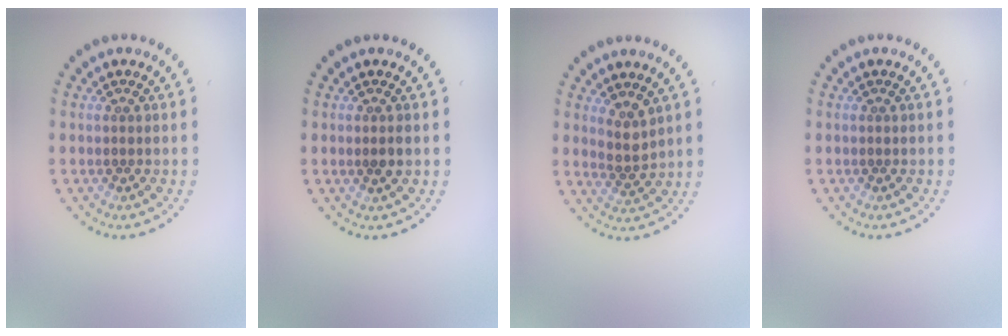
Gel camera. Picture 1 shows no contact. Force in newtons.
{"total": 1.3, "press": 1.2, "slide": 0.6}
{"total": 2.0, "press": 1.5, "slide": 1.3}
{"total": 0.0}